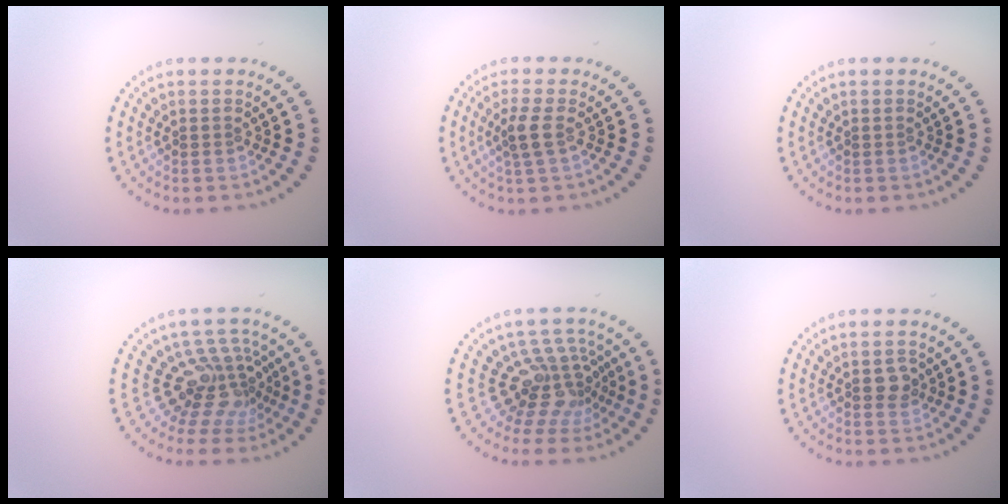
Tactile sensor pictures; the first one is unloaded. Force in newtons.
{"total": 1.8, "press": 1.6, "slide": 0.9}
{"total": 0.0}
{"total": 4.4, "press": 3.1, "slide": 3.1}
{"total": 4.7, "press": 3.2, "slide": 3.4}
{"total": 1.9, "press": 1.9, "slide": 0.2}